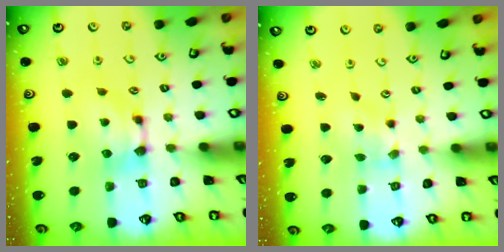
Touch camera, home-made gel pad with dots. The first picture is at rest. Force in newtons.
{"total": 2.1, "press": 1.8, "slide": 1.0}